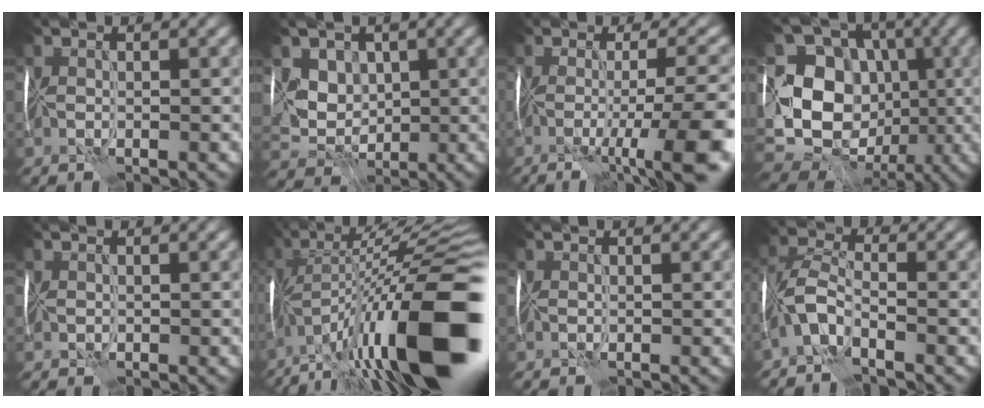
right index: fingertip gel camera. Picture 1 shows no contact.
{"total": 4.4, "force": [1.3, 3.7, 2.1], "torque": [-0.039, -0.004, 0.031]}
{"total": 10.0, "force": [-3.7, 2.0, 9.1], "torque": [-0.129, -0.006, -0.053]}
{"total": 13.1, "force": [-1.0, 10.8, 7.4], "torque": [-0.143, -0.003, -0.023]}
{"total": 1.0, "force": [-0.3, 0.6, 0.8], "torque": [-0.011, -0.004, -0.001]}
{"total": 19.0, "force": [-7.2, 5.2, 16.8], "torque": [-0.268, 0.035, -0.130]}
{"total": 0.0}
{"total": 3.9, "force": [-2.5, 1.2, 2.6], "torque": [-0.060, 0.006, -0.063]}